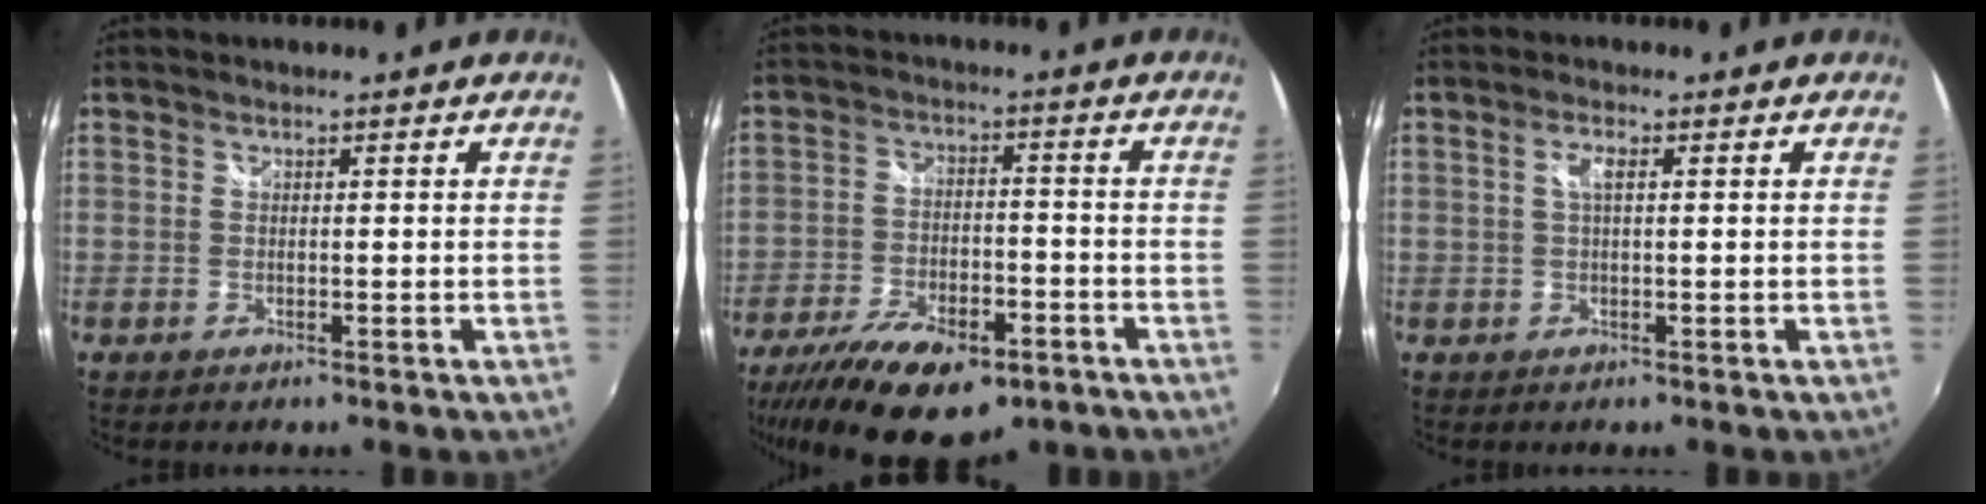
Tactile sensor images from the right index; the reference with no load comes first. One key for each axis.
{"total": 18.9, "fx": -12.0, "fy": 8.4, "fz": 12.0, "tx": -0.250, "ty": -0.037, "tz": -0.185}
{"total": 2.3, "fx": 0.5, "fy": 0.7, "fz": 2.1, "tx": -0.041, "ty": 0.004, "tz": 0.006}